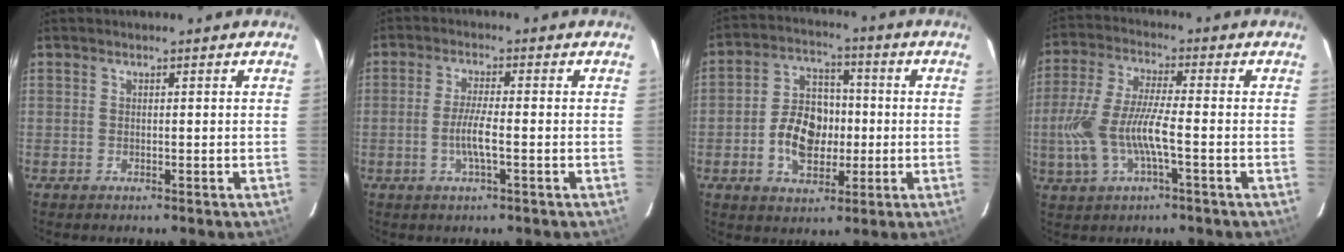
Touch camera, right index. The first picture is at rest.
{"total": 4.7, "force": [-1.4, 0.3, 4.5], "torque": [-0.087, -0.005, -0.028]}
{"total": 11.3, "force": [-2.2, 7.8, 7.9], "torque": [-0.156, 0.023, -0.032]}
{"total": 11.8, "force": [-3.0, 2.8, 11.1], "torque": [-0.242, -0.005, -0.054]}